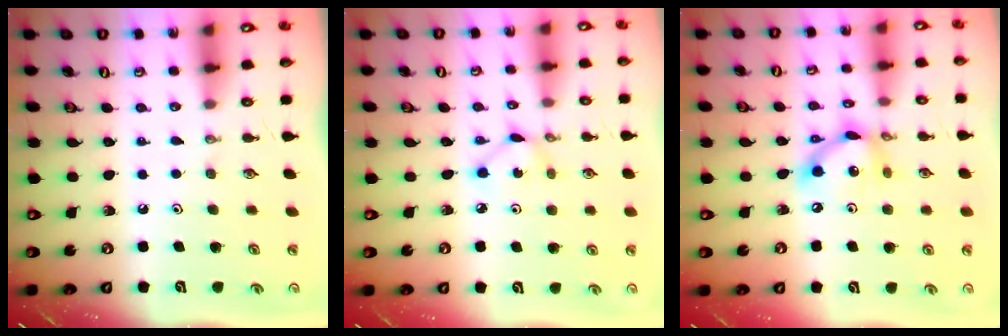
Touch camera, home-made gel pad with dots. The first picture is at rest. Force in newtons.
{"total": 2.4, "press": 2.4, "slide": 0.1}
{"total": 10.6, "press": 10.6, "slide": 0.6}